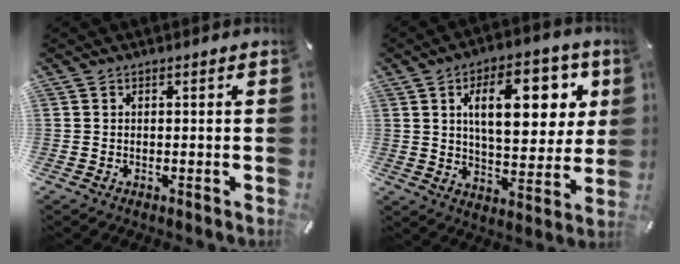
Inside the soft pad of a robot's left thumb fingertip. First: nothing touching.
{"total": 18.9, "force": [6.7, 9.3, 15.0], "torque": [-0.214, -0.005, 0.103]}